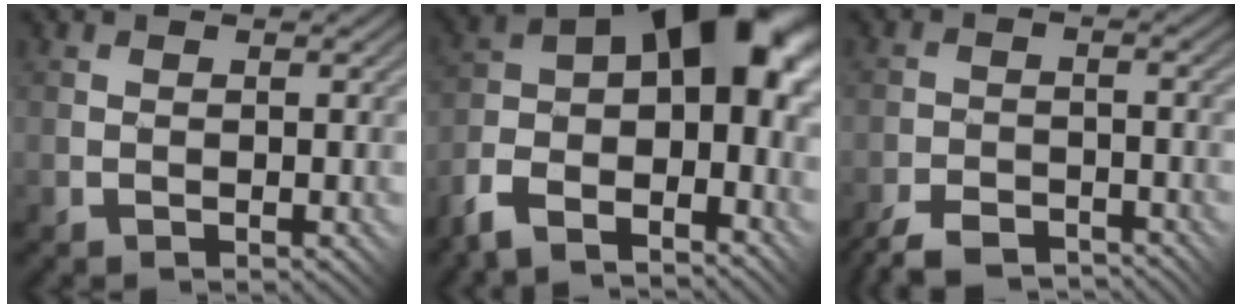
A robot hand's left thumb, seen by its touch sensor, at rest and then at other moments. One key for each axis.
{"total": 15.1, "fx": -5.4, "fy": 8.0, "fz": 11.6, "tx": -0.195, "ty": -0.009, "tz": -0.086}
{"total": 5.6, "fx": -4.8, "fy": 1.5, "fz": 2.3, "tx": -0.041, "ty": -0.002, "tz": -0.097}